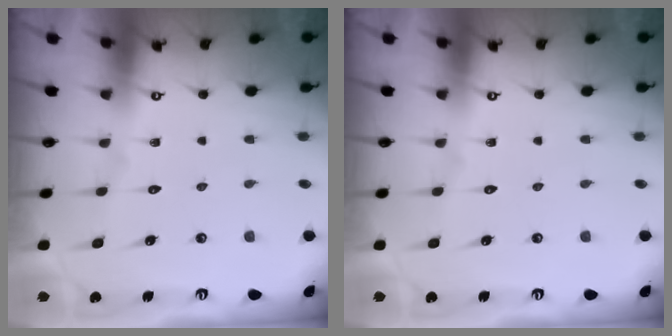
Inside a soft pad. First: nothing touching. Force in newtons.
{"total": 0.0}